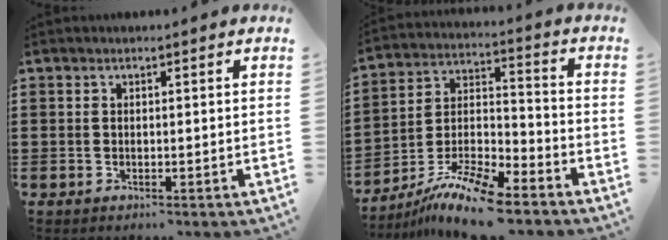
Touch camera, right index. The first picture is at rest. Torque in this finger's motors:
{"motor_torque": [1.19, -0.95, 0.70, 0.11]}